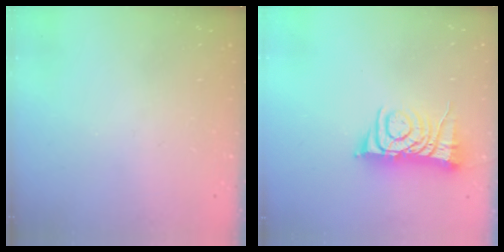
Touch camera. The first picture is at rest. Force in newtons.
{"total": 8.6, "press": 8.5, "slide": 1.0}